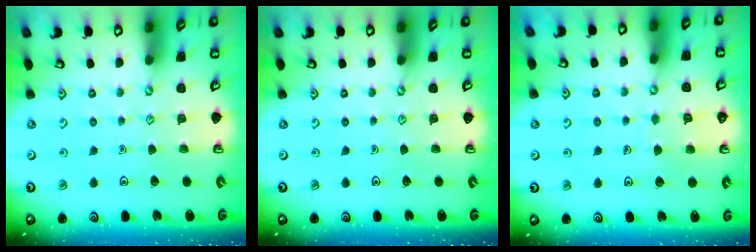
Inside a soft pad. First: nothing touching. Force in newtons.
{"total": 0.0}
{"total": 5.1, "press": 5.1, "slide": 0.4}